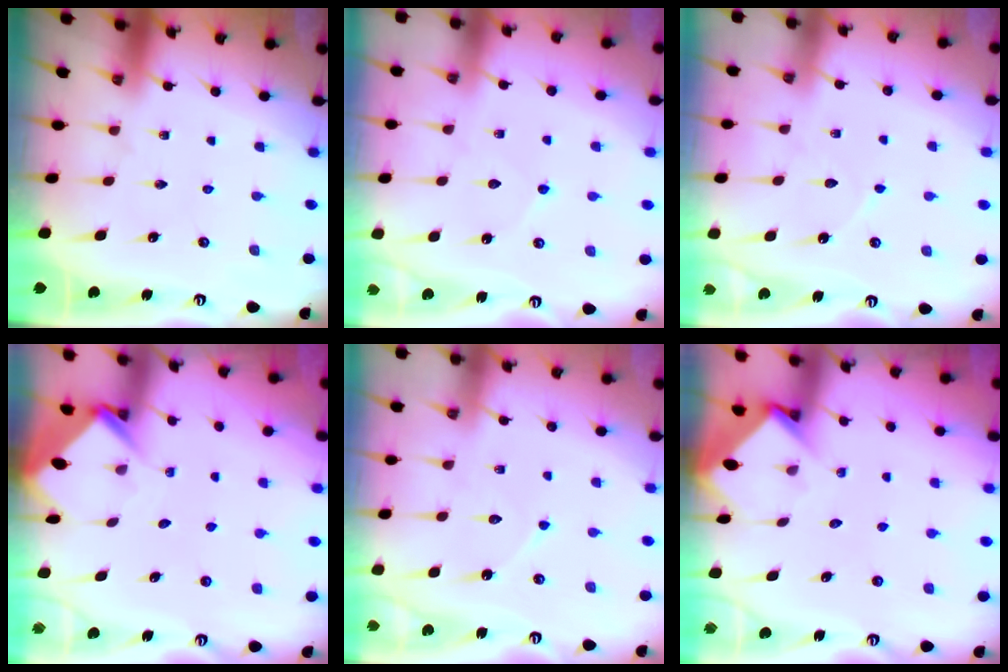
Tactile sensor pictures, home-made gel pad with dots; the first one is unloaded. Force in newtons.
{"total": 3.6, "press": 3.6, "slide": 0.4}
{"total": 5.3, "press": 5.3, "slide": 0.5}
{"total": 3.8, "press": 3.8, "slide": 0.3}
{"total": 6.3, "press": 6.3, "slide": 0.6}
{"total": 3.8, "press": 3.8, "slide": 0.3}